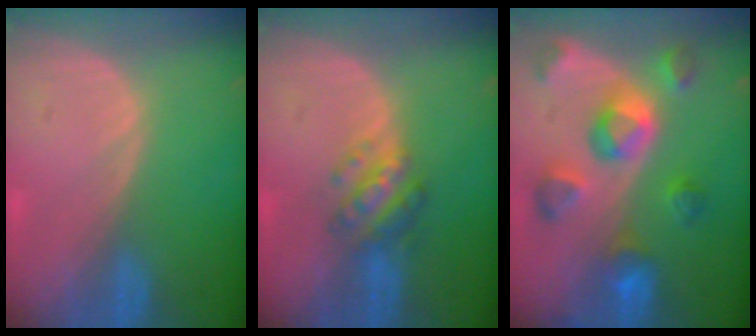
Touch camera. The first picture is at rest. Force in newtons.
{"total": 5.2, "press": 5.0, "slide": 1.5}
{"total": 9.7, "press": 8.7, "slide": 4.3}